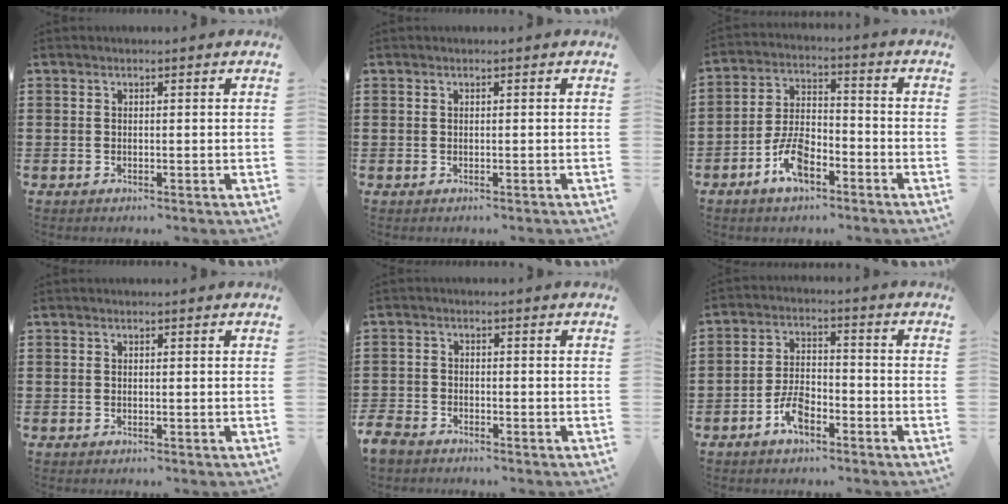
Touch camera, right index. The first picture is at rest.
{"total": 0.0}
{"total": 7.7, "force": [-4.1, 3.6, 5.4], "torque": [-0.120, 0.009, -0.080]}
{"total": 0.0}
{"total": 2.6, "force": [-2.3, 1.0, 0.4], "torque": [-0.026, -0.004, -0.054]}
{"total": 5.3, "force": [-3.2, 2.4, 3.5], "torque": [-0.086, 0.003, -0.066]}